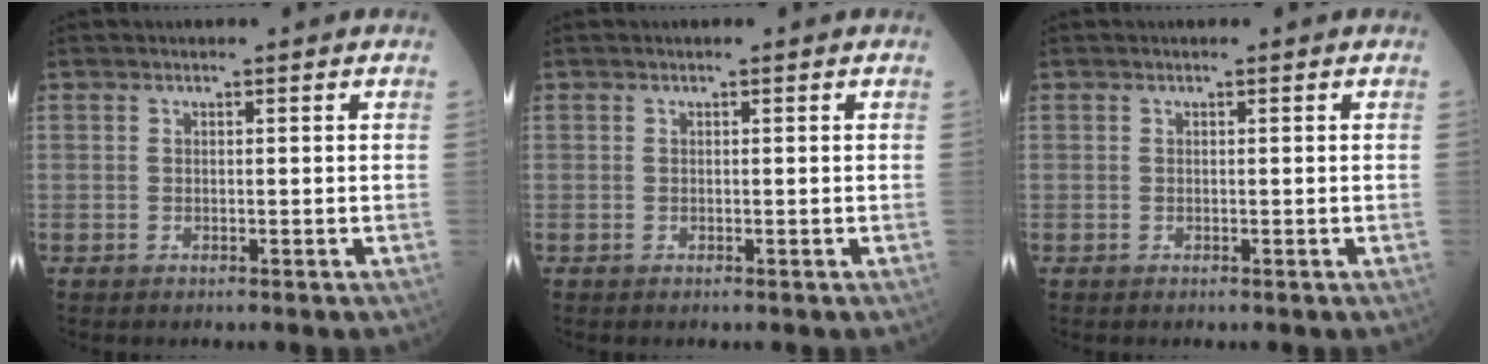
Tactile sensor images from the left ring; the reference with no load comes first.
{"total": 0.0}
{"total": 0.0}